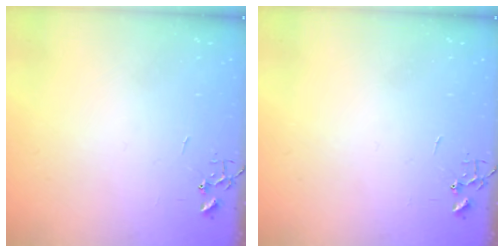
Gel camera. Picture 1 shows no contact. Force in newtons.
{"total": 0.0}